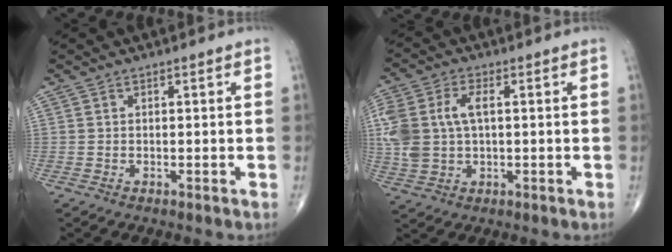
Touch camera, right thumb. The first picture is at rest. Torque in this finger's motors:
{"motor_torque": [1.07, 1.04, 1.32, 0.14, 0.09]}